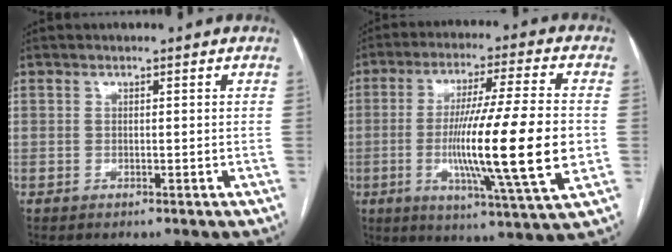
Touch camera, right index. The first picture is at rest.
{"total": 18.8, "force": [-2.4, -0.3, 18.7], "torque": [-0.314, -0.015, -0.045]}